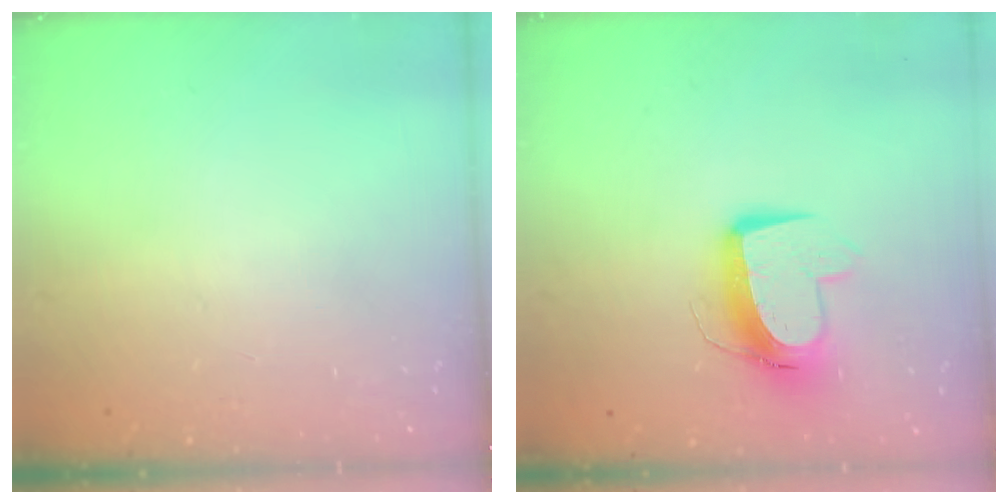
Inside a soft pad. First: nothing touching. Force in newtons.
{"total": 11.7, "press": 11.6, "slide": 1.5}